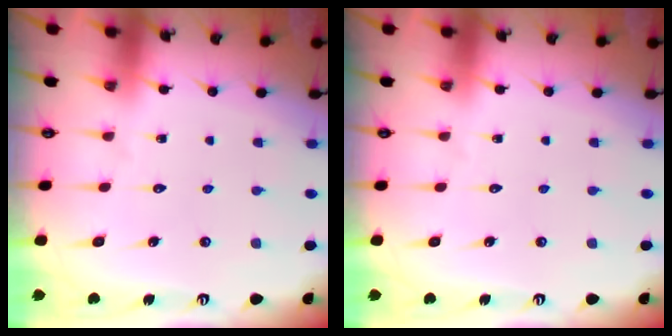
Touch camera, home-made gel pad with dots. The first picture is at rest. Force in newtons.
{"total": 0.0}